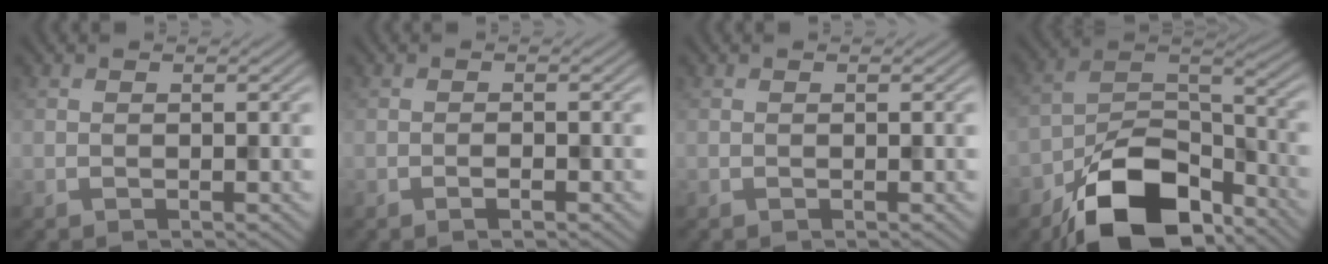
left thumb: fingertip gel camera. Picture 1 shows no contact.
{"total": 1.0, "force": [-0.6, 0.2, 0.8], "torque": [-0.014, 0.000, -0.012]}
{"total": 0.0}
{"total": 14.1, "force": [-9.3, 6.8, 8.1], "torque": [-0.145, -0.009, -0.177]}